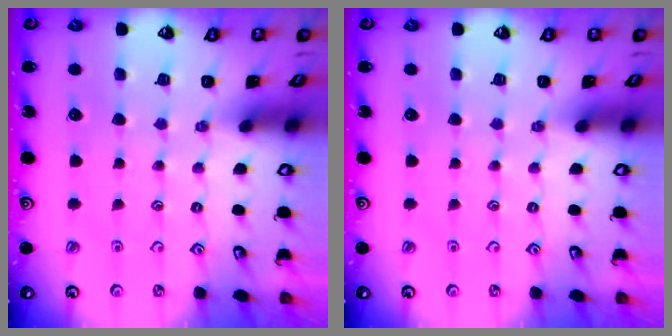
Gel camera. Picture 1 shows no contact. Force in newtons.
{"total": 0.0}